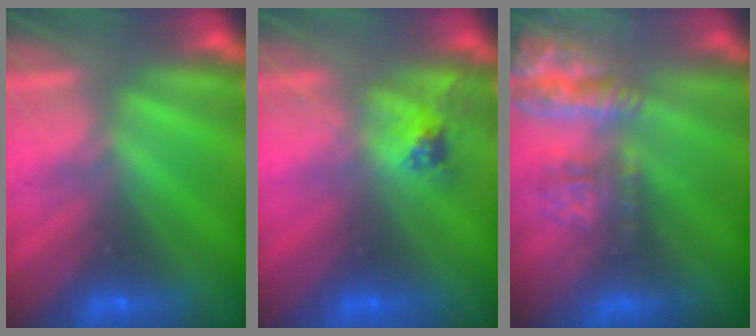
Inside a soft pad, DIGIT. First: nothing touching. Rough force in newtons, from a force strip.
{"total": 2.5}
{"total": 9.7}